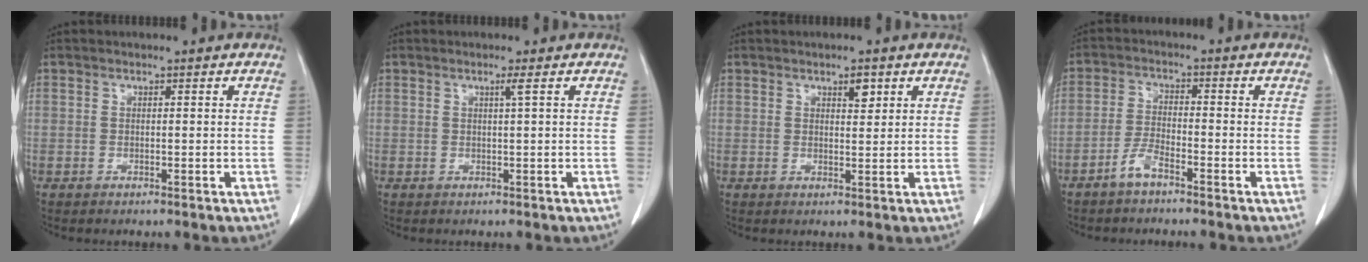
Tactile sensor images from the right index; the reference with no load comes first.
{"total": 1.0, "force": [0.4, -0.4, 0.8], "torque": [-0.021, -0.003, 0.011]}
{"total": 2.1, "force": [1.2, 0.8, 1.6], "torque": [-0.024, -0.004, 0.019]}
{"total": 3.5, "force": [-2.6, 0.6, 2.2], "torque": [-0.048, 0.003, -0.052]}